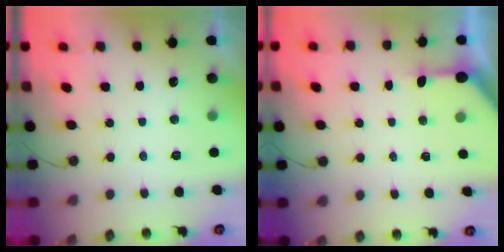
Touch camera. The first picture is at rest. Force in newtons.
{"total": 3.8, "press": 3.8, "slide": 0.3}